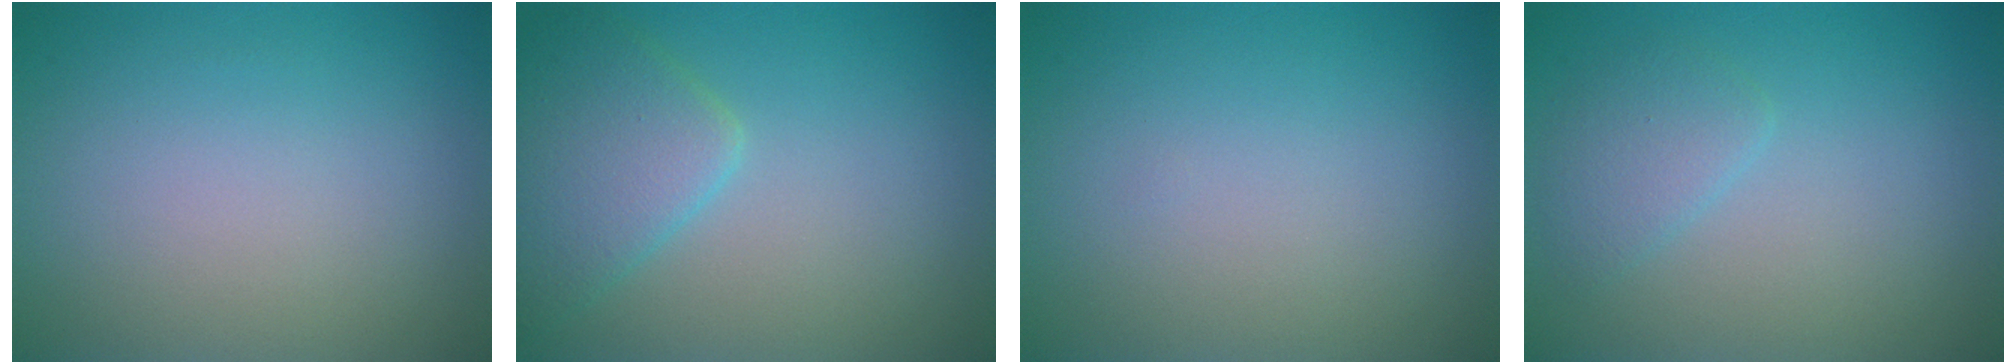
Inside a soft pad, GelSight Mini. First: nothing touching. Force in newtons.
{"total": 4.2, "press": 4.2, "slide": 0.2}
{"total": 0.0}
{"total": 1.8, "press": 1.8, "slide": 0.1}